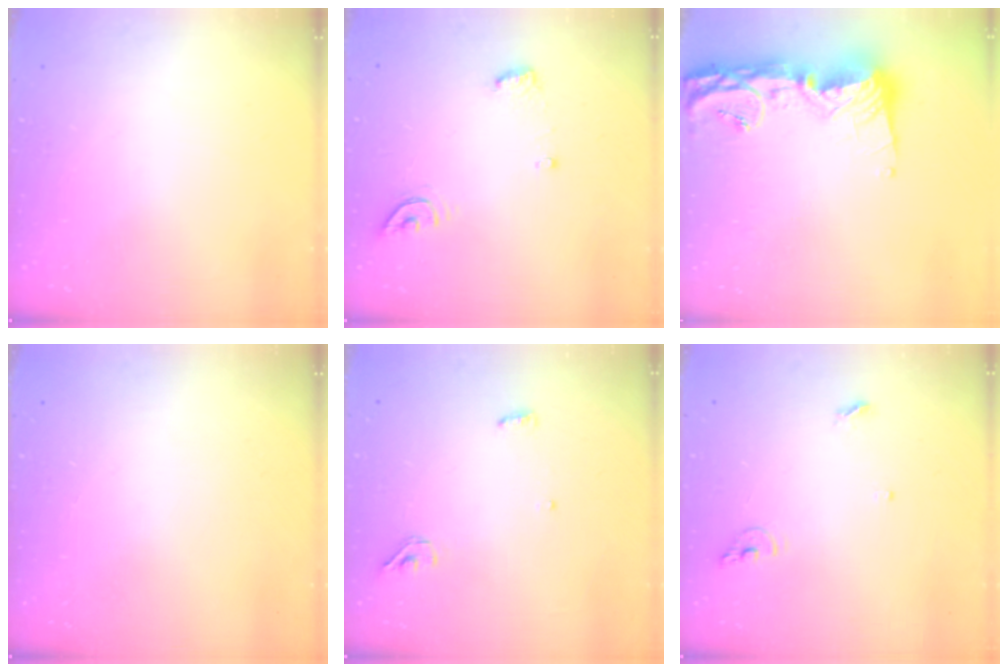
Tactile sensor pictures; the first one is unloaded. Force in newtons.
{"total": 6.4, "press": 6.4, "slide": 0.6}
{"total": 16.7, "press": 16.6, "slide": 1.5}
{"total": 0.0}
{"total": 3.8, "press": 3.5, "slide": 1.4}
{"total": 6.8, "press": 6.6, "slide": 1.2}